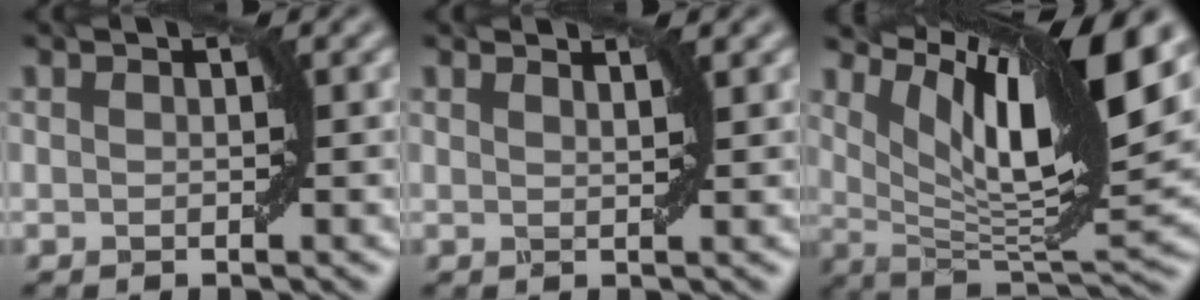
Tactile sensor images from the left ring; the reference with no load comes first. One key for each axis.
{"total": 1.2, "fx": 1.1, "fy": 0.1, "fz": 0.5, "tx": -0.002, "ty": -0.001, "tz": 0.012}
{"total": 13.8, "fx": 6.8, "fy": 3.2, "fz": 11.6, "tx": -0.189, "ty": 0.005, "tz": 0.130}